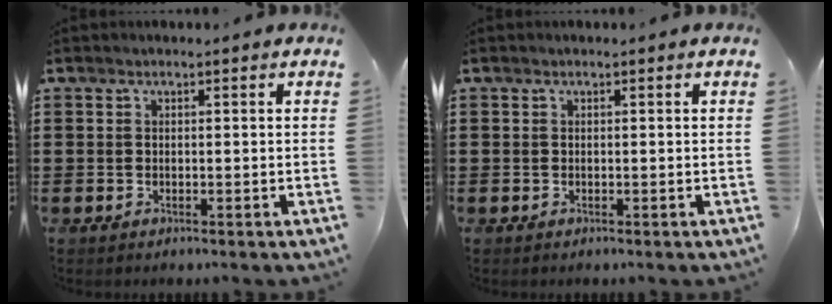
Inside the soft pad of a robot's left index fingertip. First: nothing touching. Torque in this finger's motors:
{"motor_torque": [-0.03, -0.03, 0.00, -0.01]}